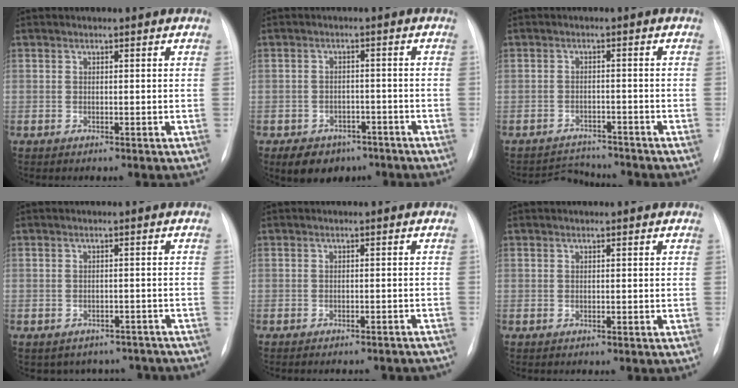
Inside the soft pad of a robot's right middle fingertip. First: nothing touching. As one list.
[{"total": 6.9, "force": [-4.7, 4.6, 2.1], "torque": [-0.034, 0.008, -0.062]}, {"total": 4.3, "force": [-4.2, 0.6, -0.9], "torque": [0.013, 0.006, -0.063]}, {"total": 9.1, "force": [-7.9, 4.3, 0.6], "torque": [0.003, 0.027, -0.081]}, {"total": 10.2, "force": [-9.5, 2.3, 2.9], "torque": [-0.032, 0.008, -0.096]}, {"total": 0.0}]